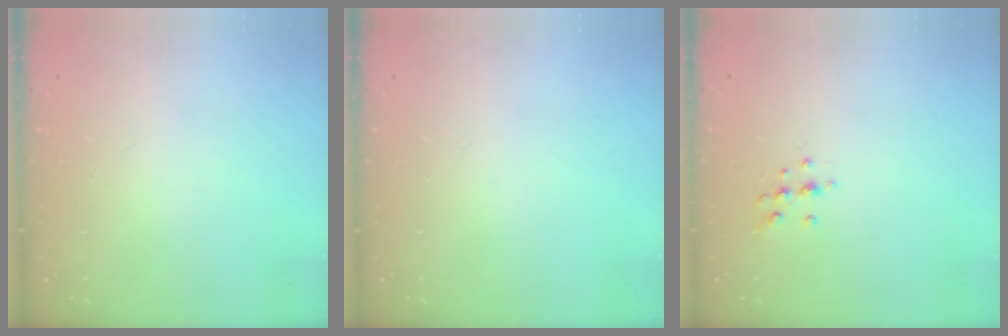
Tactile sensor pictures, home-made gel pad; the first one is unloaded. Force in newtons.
{"total": 0.0}
{"total": 7.0, "press": 7.0, "slide": 0.6}